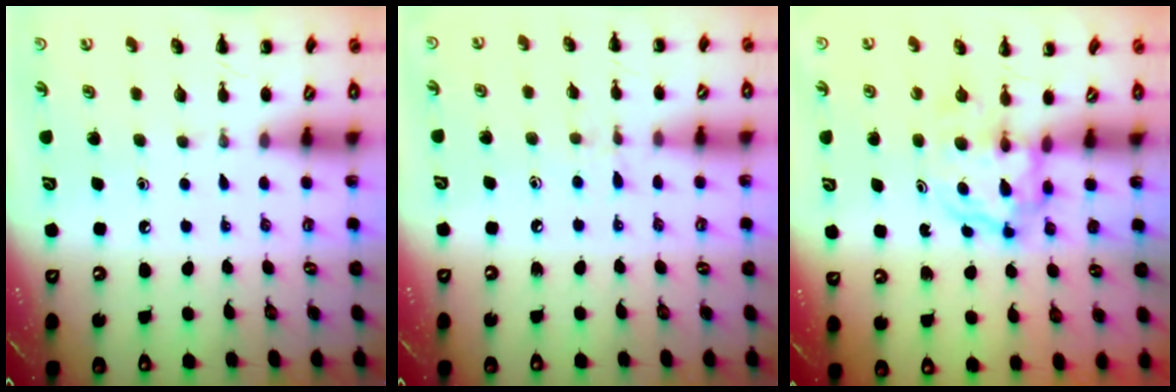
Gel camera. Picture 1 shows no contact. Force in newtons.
{"total": 6.4, "press": 5.9, "slide": 2.3}
{"total": 3.9, "press": 3.9, "slide": 0.5}